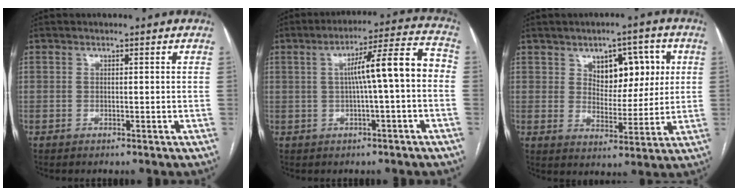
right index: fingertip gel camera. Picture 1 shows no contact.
{"total": 10.1, "force": [-0.3, 0.5, 10.0], "torque": [-0.146, 0.033, -0.004]}
{"total": 8.9, "force": [3.1, 5.1, 6.6], "torque": [-0.084, 0.016, 0.053]}